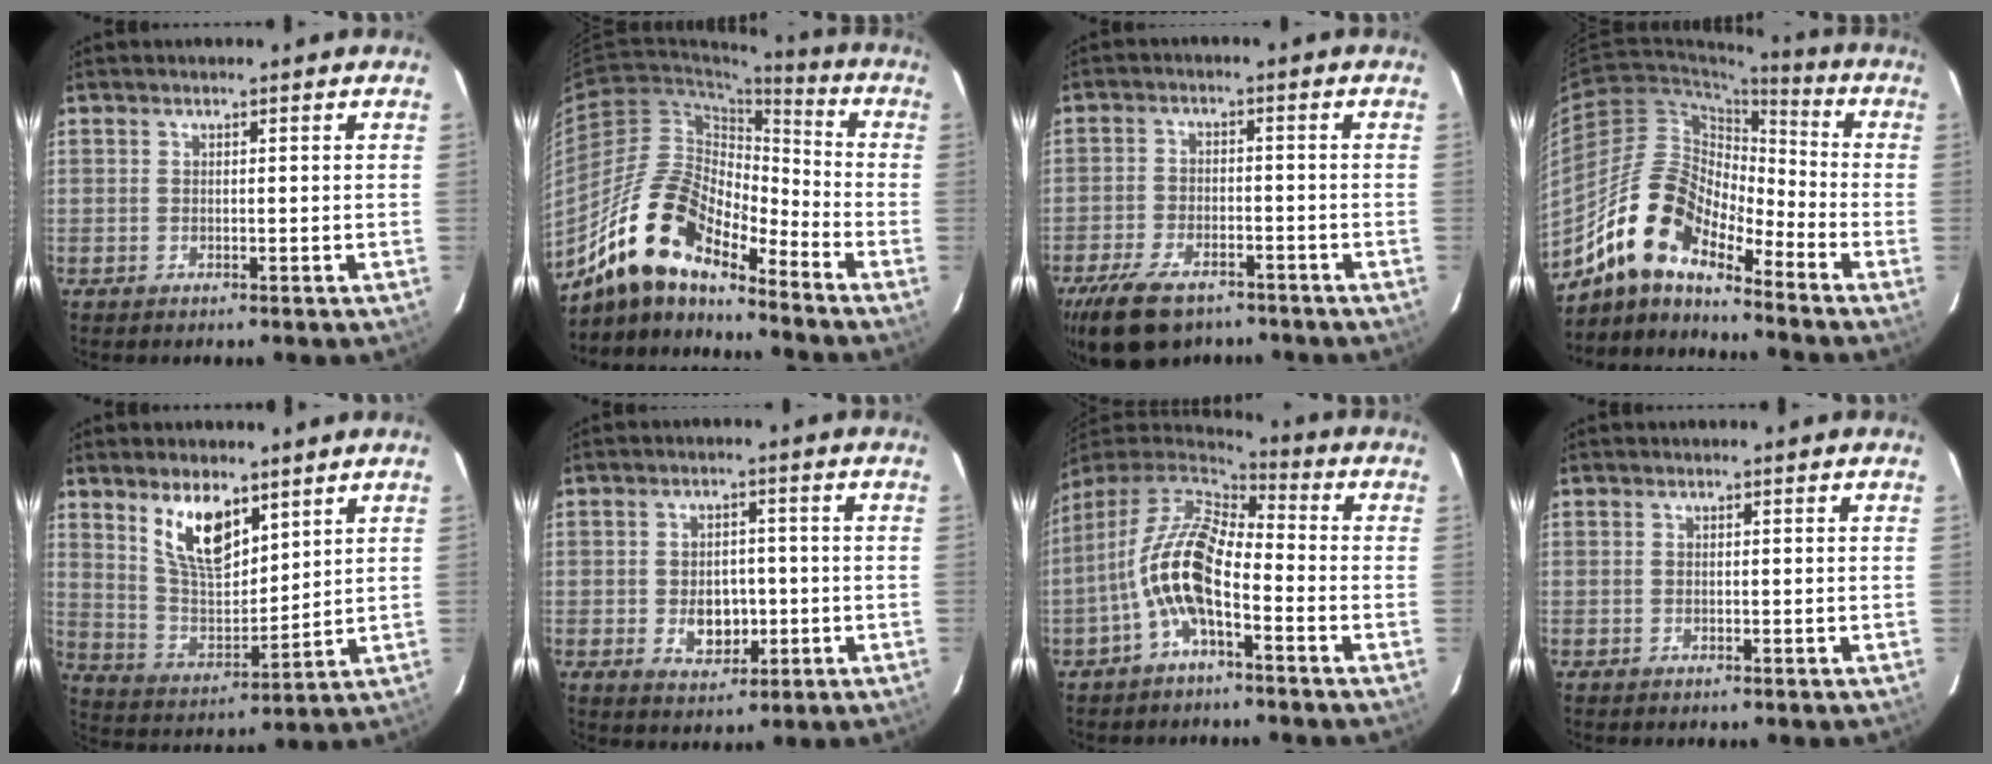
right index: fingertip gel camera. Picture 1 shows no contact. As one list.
[{"total": 16.2, "force": [-12.7, 5.0, 8.8], "torque": [-0.156, -0.002, -0.250]}, {"total": 13.0, "force": [-9.2, 6.4, 6.7], "torque": [-0.163, -0.015, -0.159]}, {"total": 13.8, "force": [-11.1, 4.5, 7.0], "torque": [-0.120, 0.011, -0.223]}, {"total": 11.7, "force": [7.0, 5.0, 7.9], "torque": [-0.144, 0.001, 0.144]}, {"total": 6.5, "force": [-1.3, 4.7, 4.2], "torque": [-0.079, 0.000, -0.009]}, {"total": 13.0, "force": [-4.1, 5.3, 11.1], "torque": [-0.228, 0.011, -0.086]}, {"total": 0.0}]